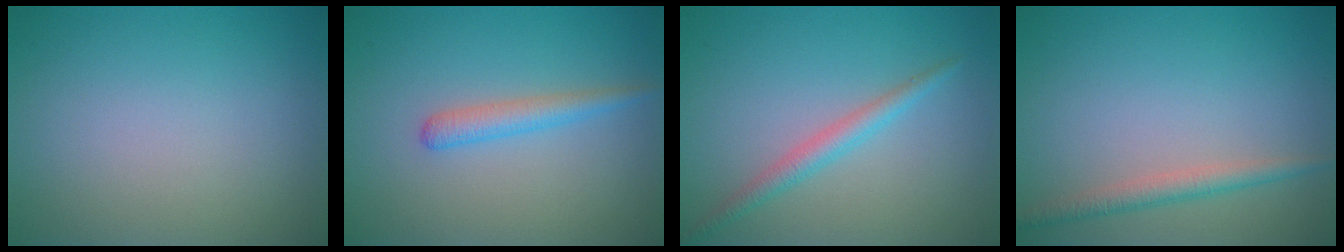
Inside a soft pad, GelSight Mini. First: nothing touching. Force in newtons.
{"total": 2.0, "press": 1.9, "slide": 0.1}
{"total": 2.0, "press": 2.0, "slide": 0.1}
{"total": 2.1, "press": 2.1, "slide": 0.0}